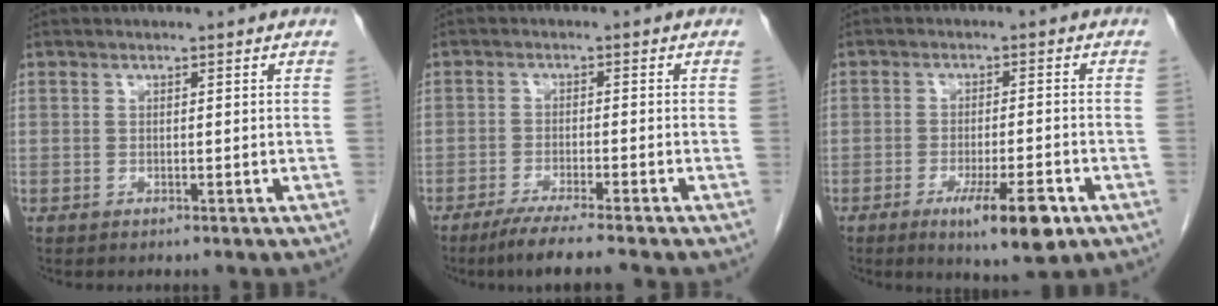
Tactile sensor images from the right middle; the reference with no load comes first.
{"total": 6.6, "force": [-5.3, -0.6, 3.9], "torque": [-0.059, -0.019, -0.088]}
{"total": 8.4, "force": [-4.4, 1.1, 7.0], "torque": [-0.111, -0.015, -0.061]}